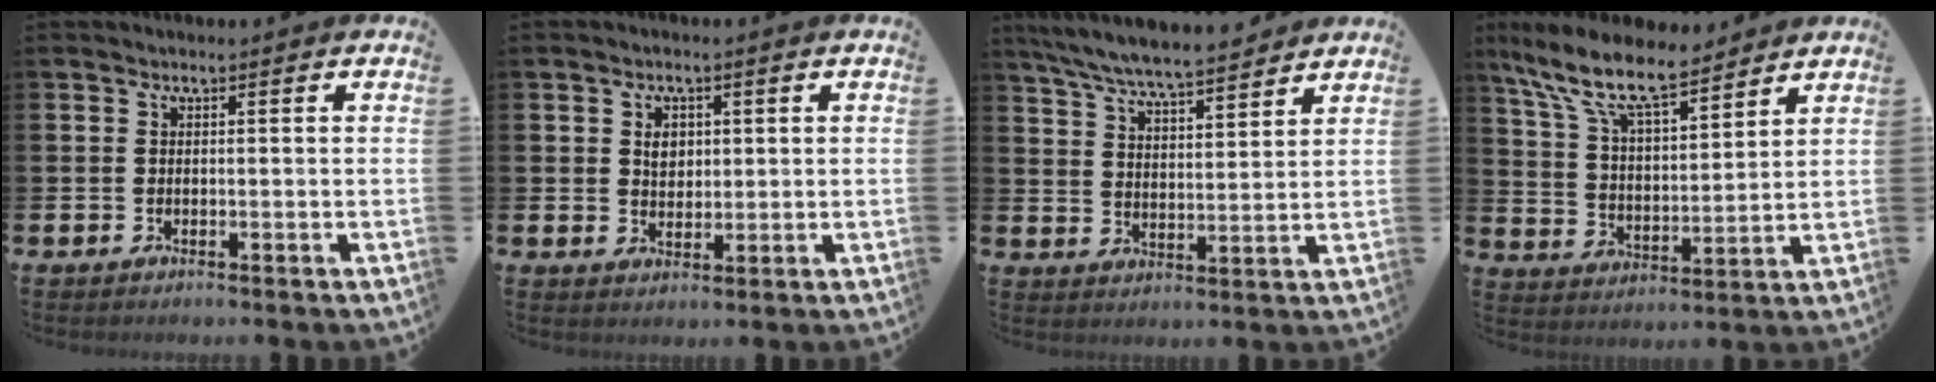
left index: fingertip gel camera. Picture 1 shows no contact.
{"total": 2.5, "force": [0.9, 1.9, 1.4], "torque": [-0.007, 0.000, 0.009]}
{"total": 7.1, "force": [6.8, 0.2, 1.9], "torque": [-0.066, -0.041, 0.123]}
{"total": 10.7, "force": [8.8, 3.2, 5.3], "torque": [-0.142, -0.042, 0.156]}